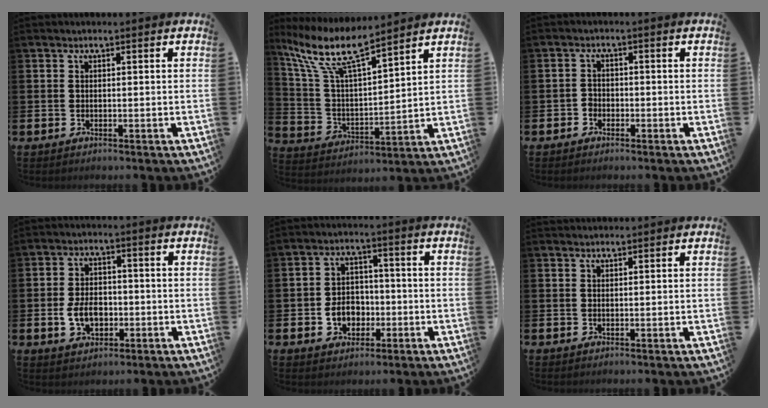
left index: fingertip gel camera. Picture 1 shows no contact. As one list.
[{"total": 10.2, "force": [8.5, 1.9, 5.3], "torque": [-0.140, -0.043, 0.147]}, {"total": 1.7, "force": [-1.1, 1.3, 0.2], "torque": [-0.013, 0.008, -0.024]}, {"total": 4.9, "force": [-1.0, 3.4, 3.4], "torque": [-0.054, 0.005, -0.021]}, {"total": 4.9, "force": [-1.3, 4.1, 2.4], "torque": [-0.044, 0.007, -0.029]}, {"total": 1.0, "force": [1.0, 0.2, 0.0], "torque": [0.007, 0.000, 0.016]}]